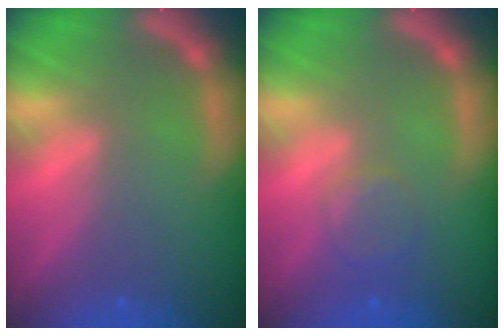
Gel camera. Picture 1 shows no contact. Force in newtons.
{"total": 2.4}